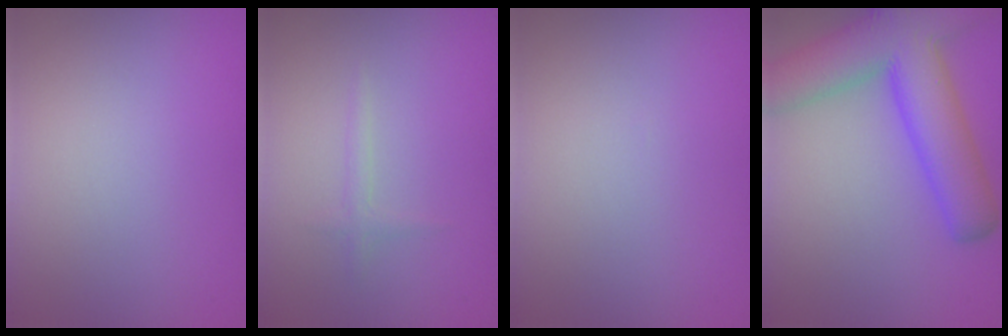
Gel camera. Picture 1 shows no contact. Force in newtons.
{"total": 0.8, "press": 0.8, "slide": 0.1}
{"total": 0.0}
{"total": 9.8, "press": 9.8, "slide": 0.6}